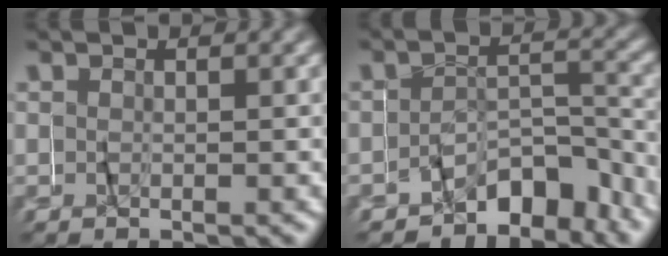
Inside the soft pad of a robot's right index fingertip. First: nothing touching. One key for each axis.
{"total": 5.3, "fx": -5.3, "fy": 0.3, "fz": -0.2, "tx": 0.004, "ty": -0.006, "tz": -0.086}